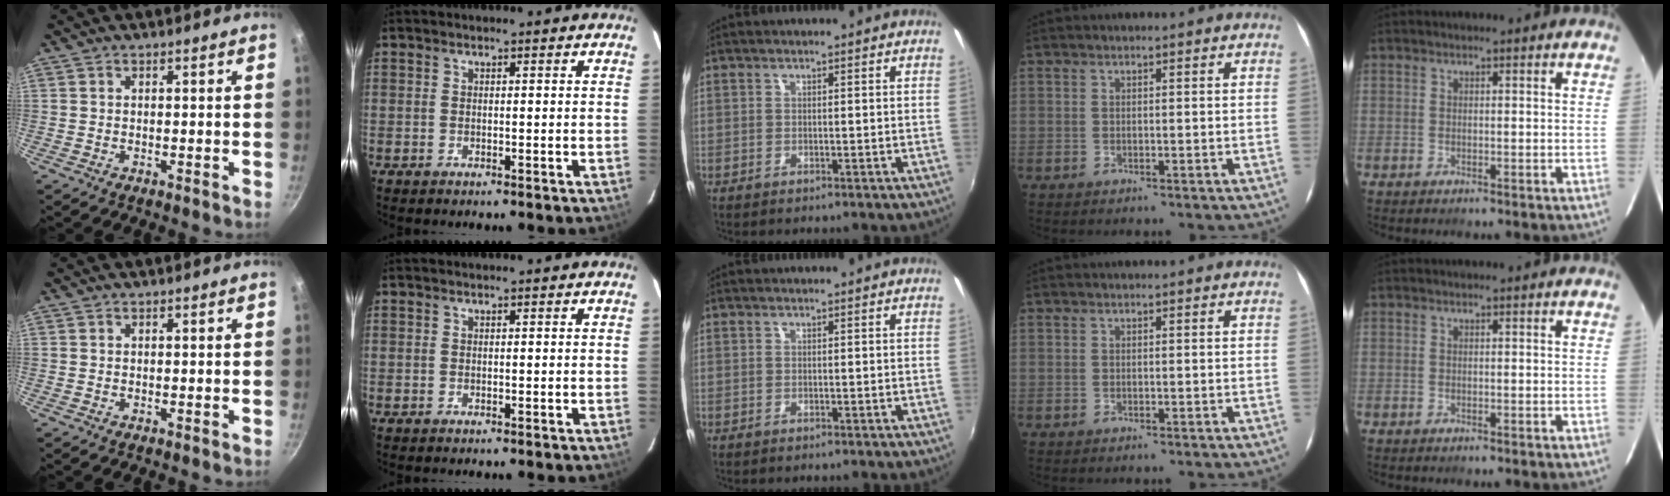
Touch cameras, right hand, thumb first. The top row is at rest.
{}